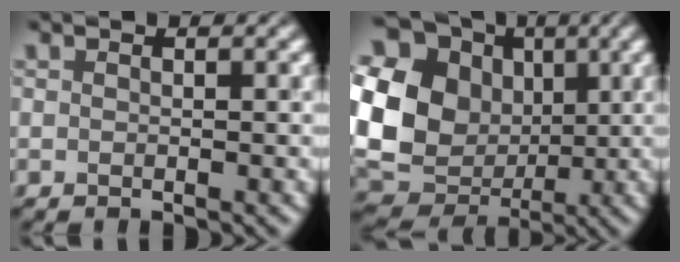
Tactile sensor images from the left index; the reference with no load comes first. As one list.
[{"total": 15.9, "force": [2.5, 13.8, 7.6], "torque": [-0.188, 0.022, 0.029]}]